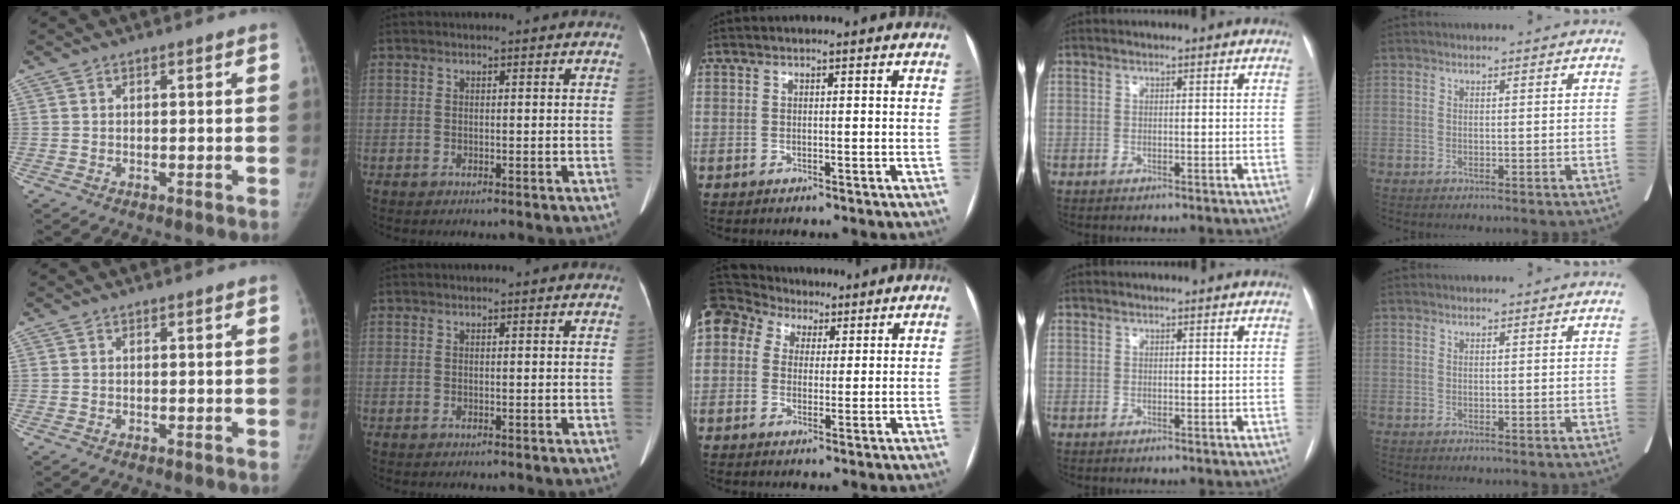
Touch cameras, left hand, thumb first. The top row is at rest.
{"middle": {"total": 18.7, "force": [9.7, 14.1, 7.6], "torque": [-0.236, 0.106, 0.183]}}